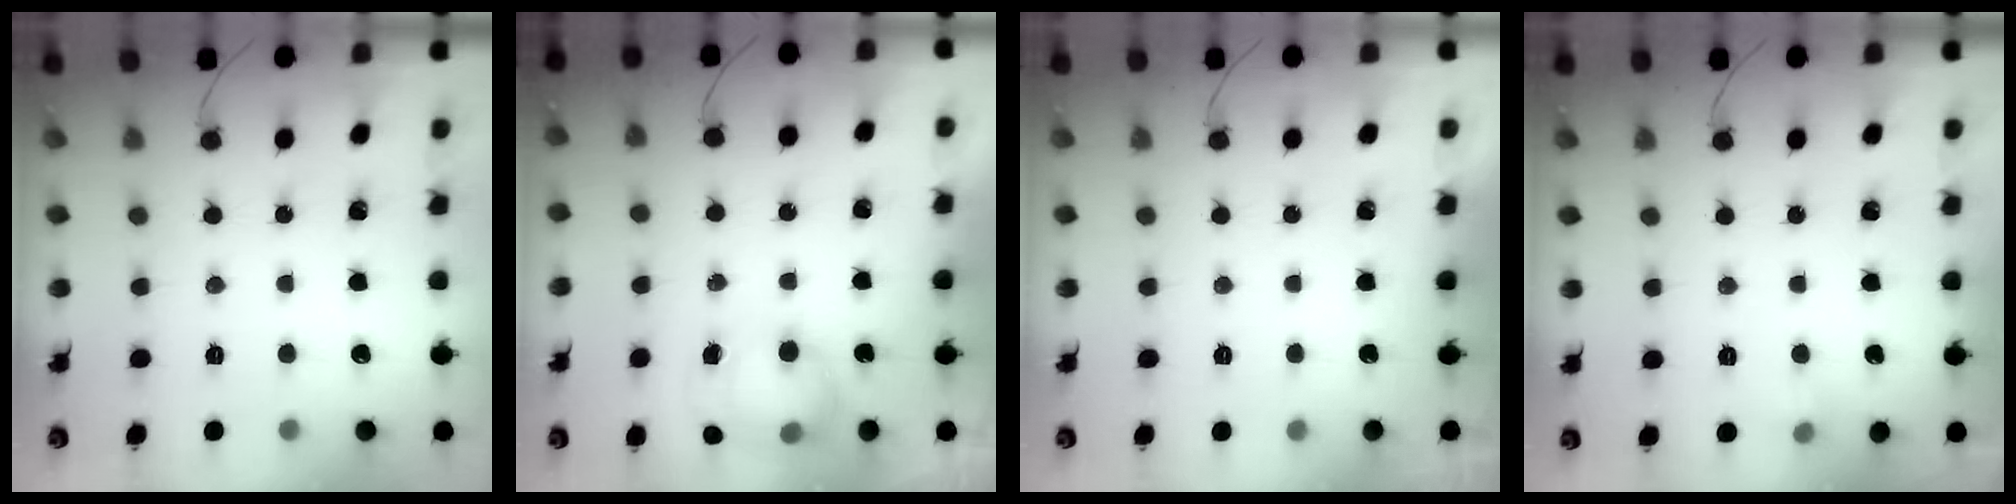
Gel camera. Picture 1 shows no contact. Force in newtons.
{"total": 9.8, "press": 8.8, "slide": 4.3}
{"total": 0.0}
{"total": 3.6, "press": 3.4, "slide": 1.2}